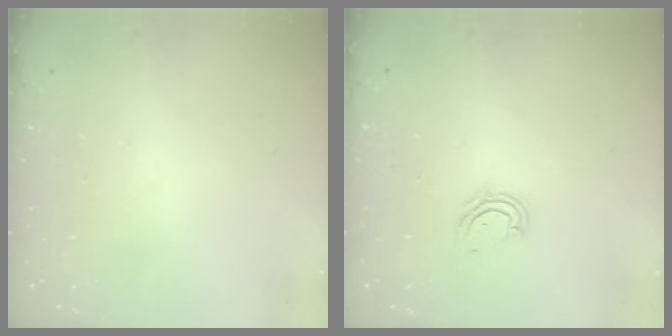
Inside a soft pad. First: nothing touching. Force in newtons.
{"total": 6.1, "press": 6.1, "slide": 0.5}